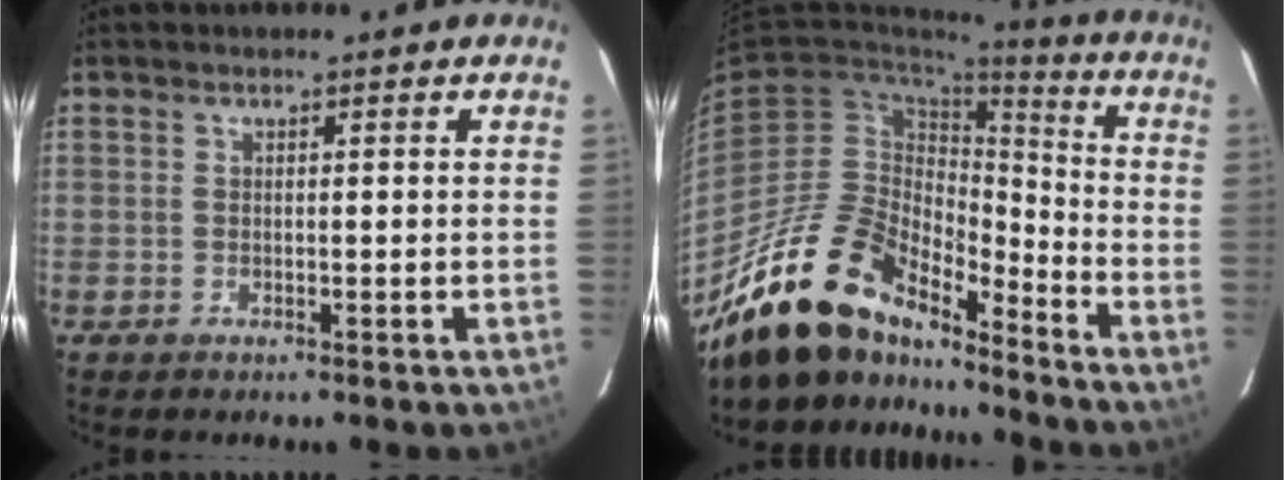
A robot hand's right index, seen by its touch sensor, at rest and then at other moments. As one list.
[{"total": 18.9, "force": [-15.9, 7.0, 7.6], "torque": [-0.142, 0.013, -0.280]}]